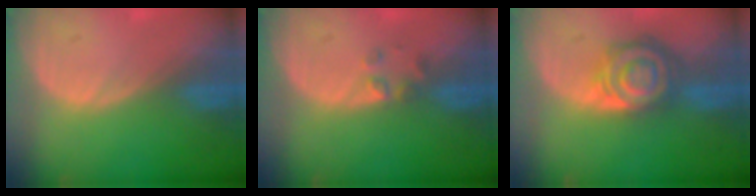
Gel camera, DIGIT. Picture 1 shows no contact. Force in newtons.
{"total": 1.9, "press": 1.7, "slide": 0.8}
{"total": 8.1, "press": 7.0, "slide": 3.9}